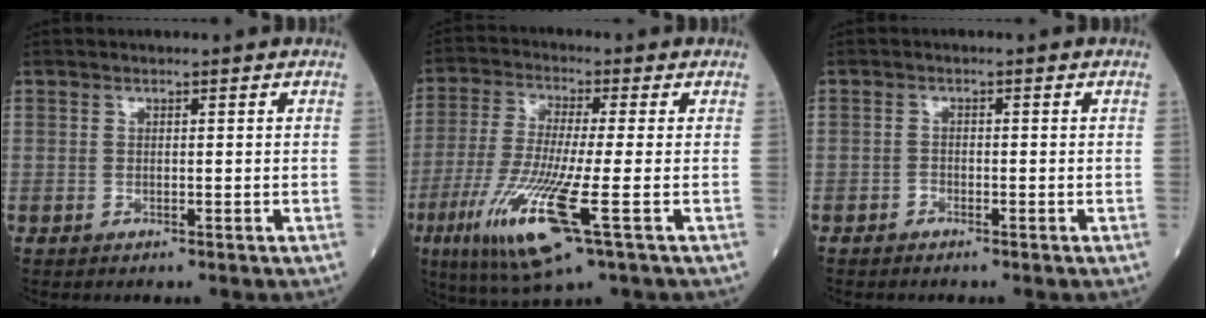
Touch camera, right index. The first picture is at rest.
{"total": 13.5, "force": [-5.1, 0.6, 12.5], "torque": [-0.266, -0.037, -0.096]}
{"total": 0.7, "force": [-0.6, 0.2, 0.1], "torque": [0.001, 0.001, -0.015]}